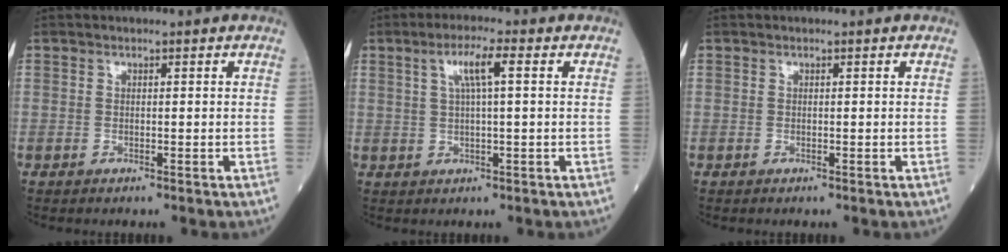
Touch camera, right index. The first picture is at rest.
{"total": 4.8, "force": [1.6, 0.2, 4.6], "torque": [-0.087, 0.010, 0.030]}
{"total": 0.0}